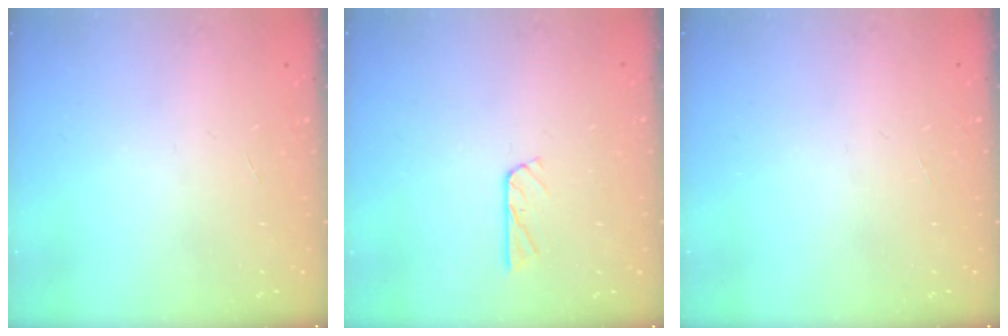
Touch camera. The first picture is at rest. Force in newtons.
{"total": 3.7, "press": 3.6, "slide": 0.4}
{"total": 0.0}